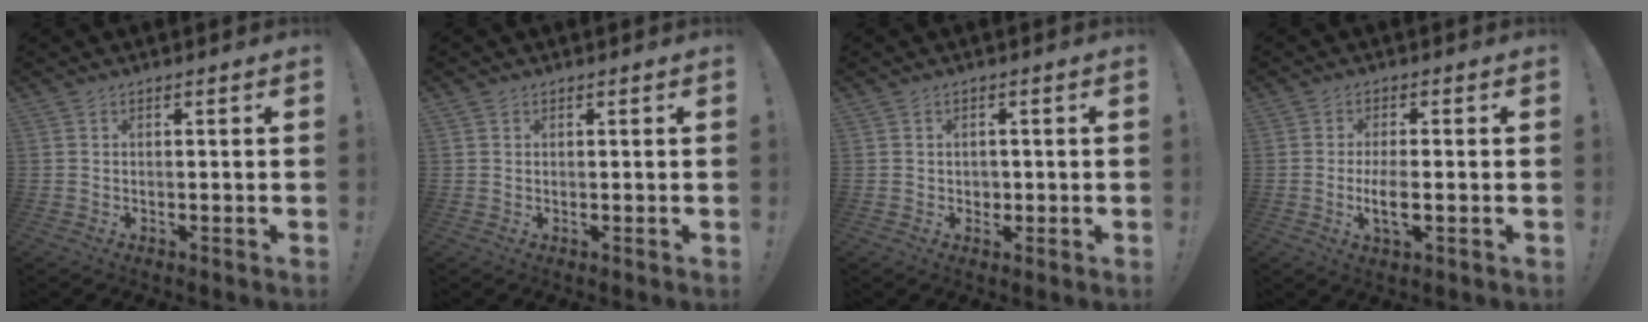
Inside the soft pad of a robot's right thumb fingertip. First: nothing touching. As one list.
[{"total": 0.6, "force": [0.4, 0.5, 0.0], "torque": [0.004, -0.002, 0.007]}, {"total": 2.0, "force": [0.1, 1.9, 0.4], "torque": [-0.004, 0.002, 0.001]}, {"total": 5.8, "force": [-1.3, 1.7, 5.4], "torque": [-0.106, -0.009, -0.023]}]